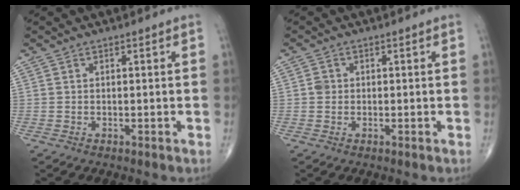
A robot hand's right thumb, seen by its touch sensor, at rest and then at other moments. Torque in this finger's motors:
{"motor_torque": [0.28, 0.66, 0.12, -0.02, -0.04]}